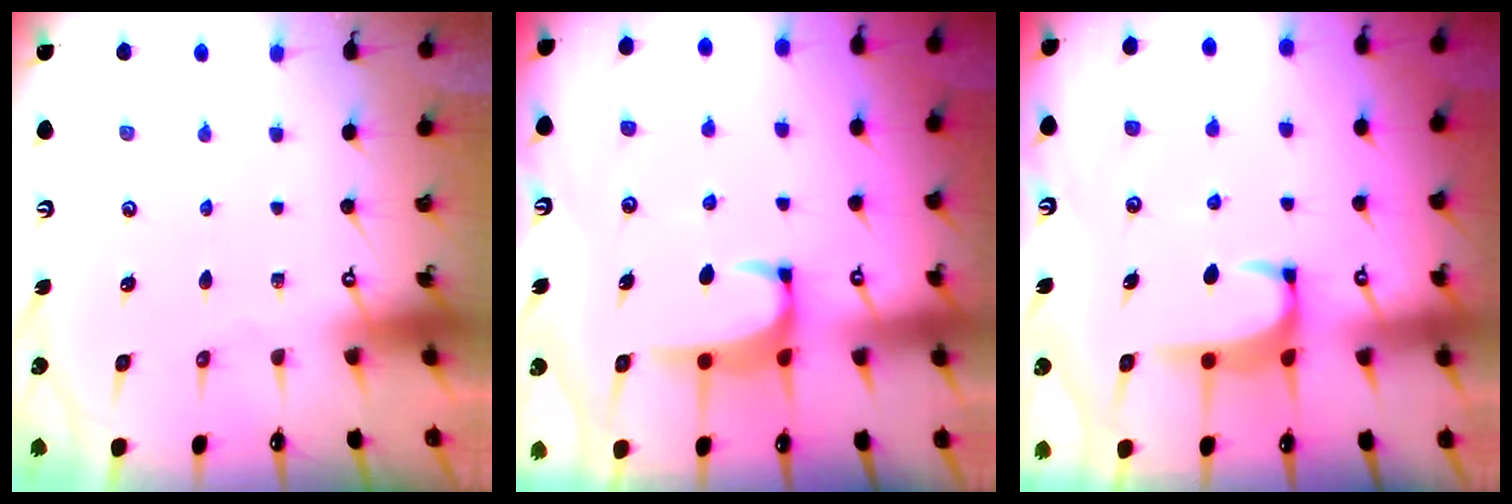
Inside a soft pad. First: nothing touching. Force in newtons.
{"total": 1.8, "press": 1.7, "slide": 0.6}
{"total": 2.0, "press": 2.0, "slide": 0.3}